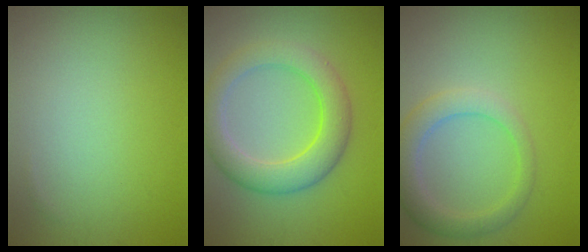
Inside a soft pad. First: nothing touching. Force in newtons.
{"total": 5.6, "press": 5.5, "slide": 0.2}
{"total": 3.6, "press": 3.5, "slide": 0.2}